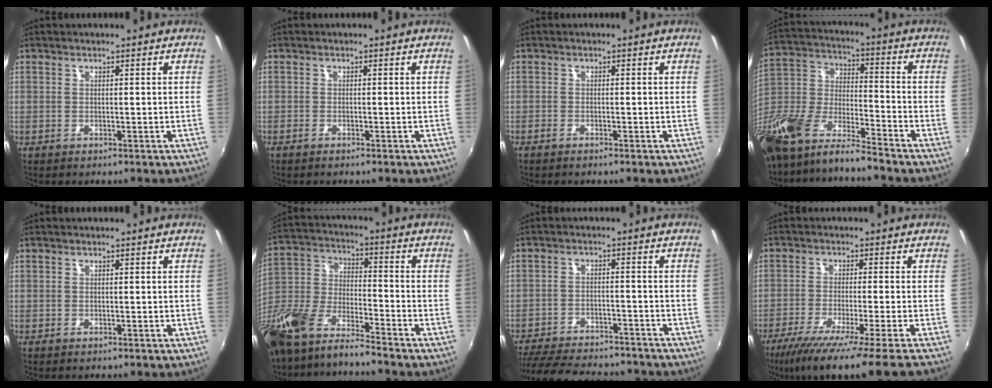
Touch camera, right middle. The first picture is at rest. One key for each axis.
{"total": 0.9, "fx": -0.8, "fy": 0.0, "fz": 0.4, "tx": -0.011, "ty": -0.002, "tz": -0.018}
{"total": 1.1, "fx": -1.0, "fy": 0.0, "fz": 0.5, "tx": -0.017, "ty": -0.001, "tz": -0.022}
{"total": 17.6, "fx": -13.1, "fy": 4.9, "fz": 10.6, "tx": -0.234, "ty": -0.017, "tz": -0.262}
{"total": 0.0}
{"total": 15.8, "fx": -12.1, "fy": 4.3, "fz": 9.3, "tx": -0.212, "ty": -0.012, "tz": -0.247}
{"total": 19.4, "fx": -16.9, "fy": 5.3, "fz": 8.0, "tx": -0.170, "ty": -0.014, "tz": -0.237}
{"total": 13.4, "fx": -10.6, "fy": -2.3, "fz": 7.7, "tx": -0.148, "ty": -0.053, "tz": -0.171}